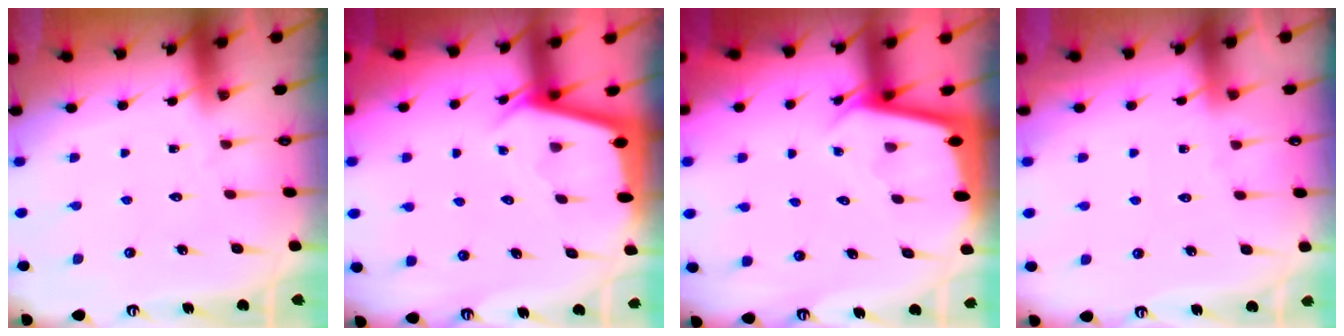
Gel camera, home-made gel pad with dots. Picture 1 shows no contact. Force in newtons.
{"total": 2.9, "press": 2.8, "slide": 0.3}
{"total": 2.5, "press": 2.5, "slide": 0.1}
{"total": 3.4, "press": 3.4, "slide": 0.5}